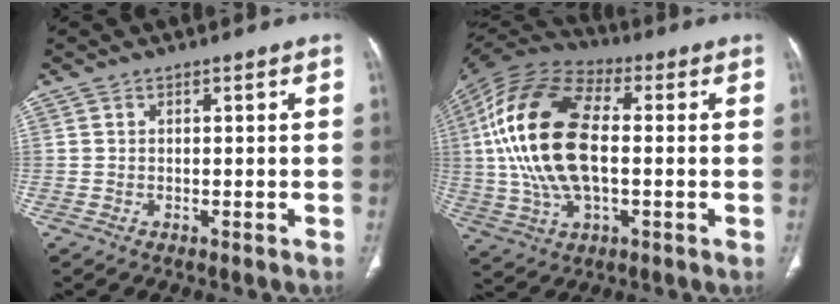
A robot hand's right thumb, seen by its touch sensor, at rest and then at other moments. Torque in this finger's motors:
{"motor_torque": [-0.03, 4.97, 2.77, 0.00, 0.34]}